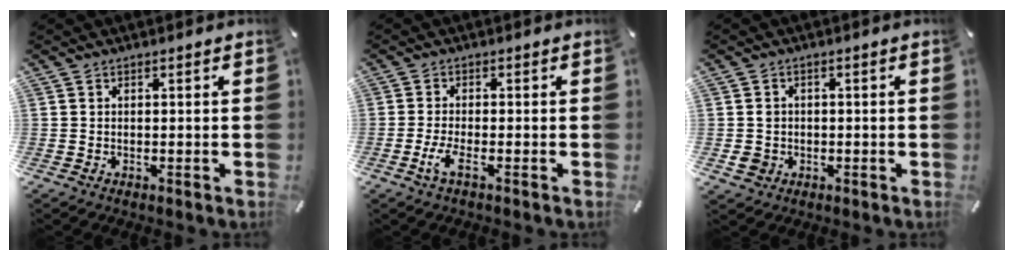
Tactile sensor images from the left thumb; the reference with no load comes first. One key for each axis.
{"total": 3.7, "fx": -1.4, "fy": 0.7, "fz": 3.3, "tx": -0.082, "ty": -0.012, "tz": -0.031}
{"total": 3.1, "fx": -0.5, "fy": 3.0, "fz": 0.7, "tx": -0.005, "ty": 0.000, "tz": -0.009}